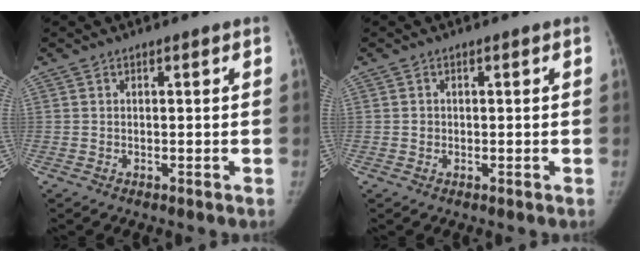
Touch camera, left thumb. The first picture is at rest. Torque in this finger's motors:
{"motor_torque": [-0.35, 0.06, 0.32, -0.15, -0.05]}